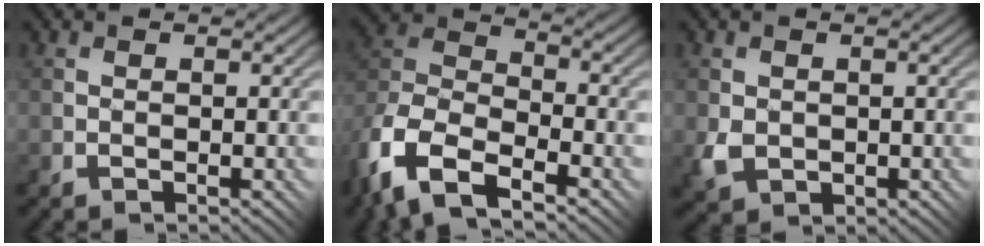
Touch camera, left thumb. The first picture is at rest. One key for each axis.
{"total": 13.6, "fx": -8.6, "fy": 6.8, "fz": 8.1, "tx": -0.195, "ty": -0.029, "tz": -0.172}
{"total": 2.8, "fx": -0.2, "fy": 2.5, "fz": 1.4, "tx": -0.040, "ty": -0.009, "tz": -0.003}